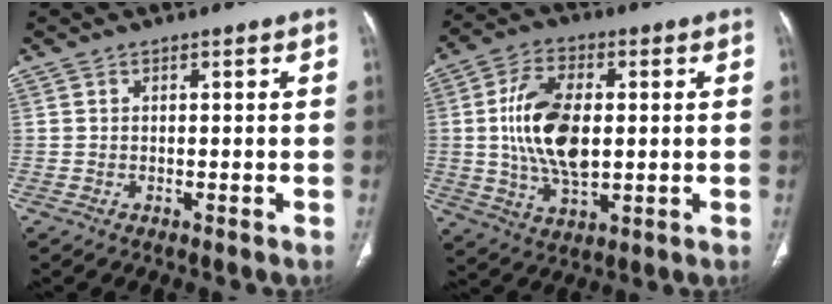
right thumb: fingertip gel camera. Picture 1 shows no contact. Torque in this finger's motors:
{"motor_torque": [2.62, 2.39, 1.31, -0.67, 0.17]}